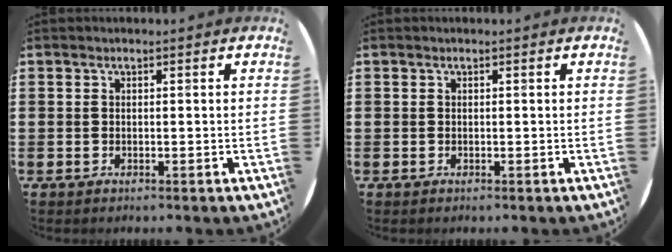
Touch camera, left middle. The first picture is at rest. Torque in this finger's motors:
{"motor_torque": [0.00, 0.00, 0.00, -0.01]}